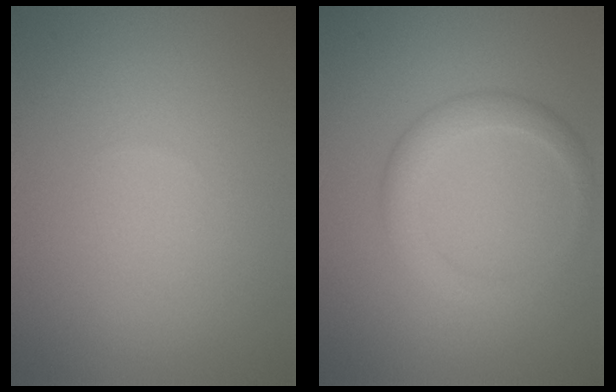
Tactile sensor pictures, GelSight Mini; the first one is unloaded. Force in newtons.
{"total": 2.5, "press": 2.5, "slide": 0.2}